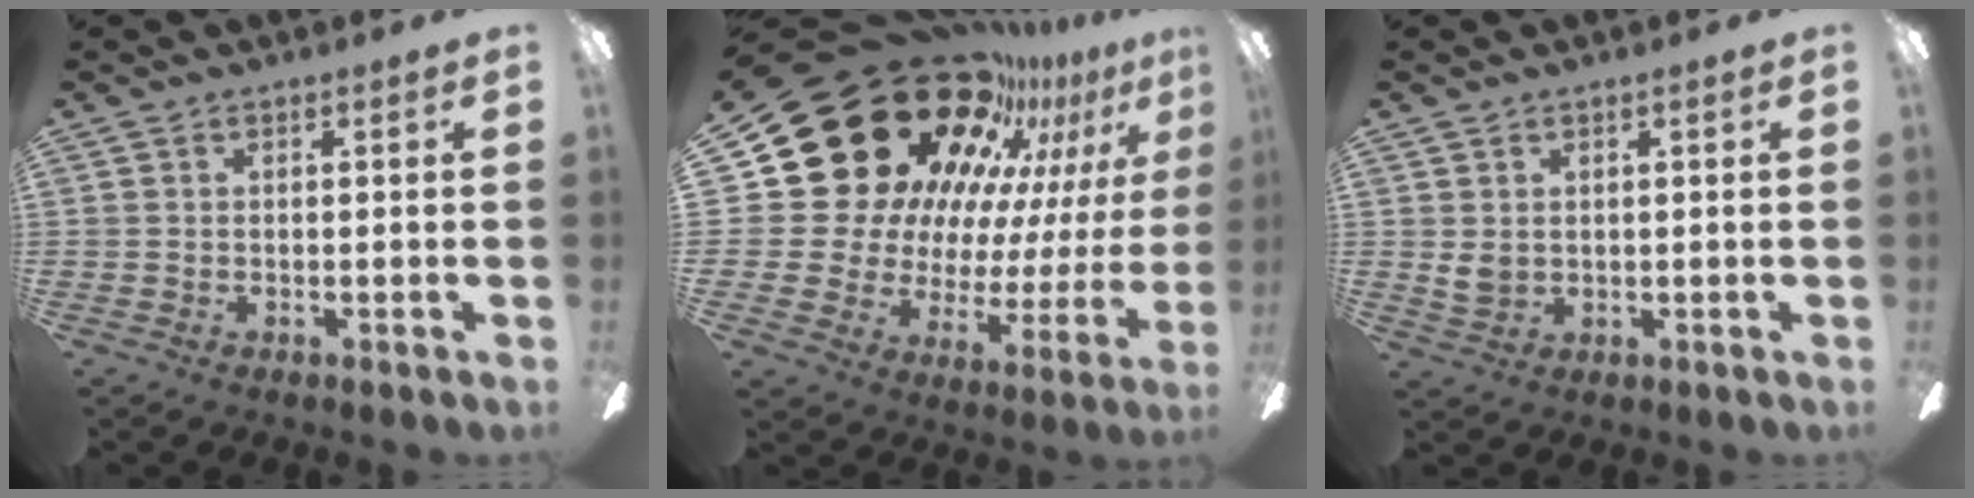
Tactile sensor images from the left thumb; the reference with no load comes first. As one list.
[{"total": 30.8, "force": [20.1, 17.9, 15.1], "torque": [-0.211, -0.181, 0.406]}, {"total": 2.8, "force": [1.0, 2.1, 1.6], "torque": [-0.024, 0.000, 0.018]}]